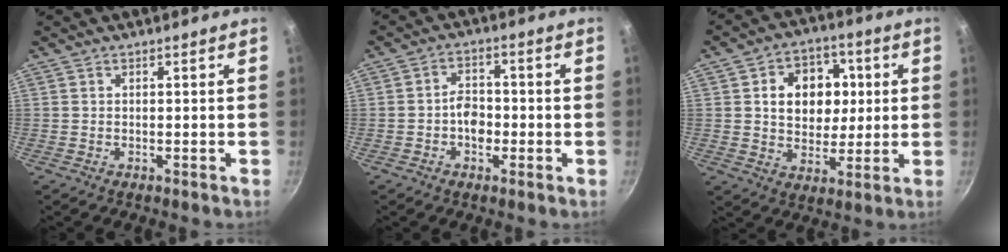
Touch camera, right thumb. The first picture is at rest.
{"total": 5.0, "force": [-1.2, 3.6, 3.3], "torque": [-0.029, 0.017, -0.025]}
{"total": 13.1, "force": [2.3, 10.4, 7.7], "torque": [-0.071, 0.003, 0.034]}